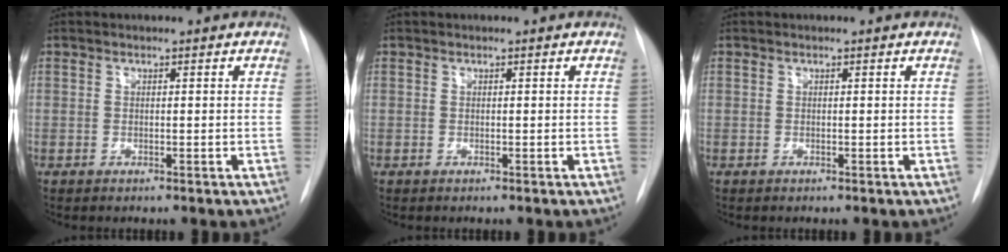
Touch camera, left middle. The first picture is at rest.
{"total": 0.0}
{"total": 0.0}